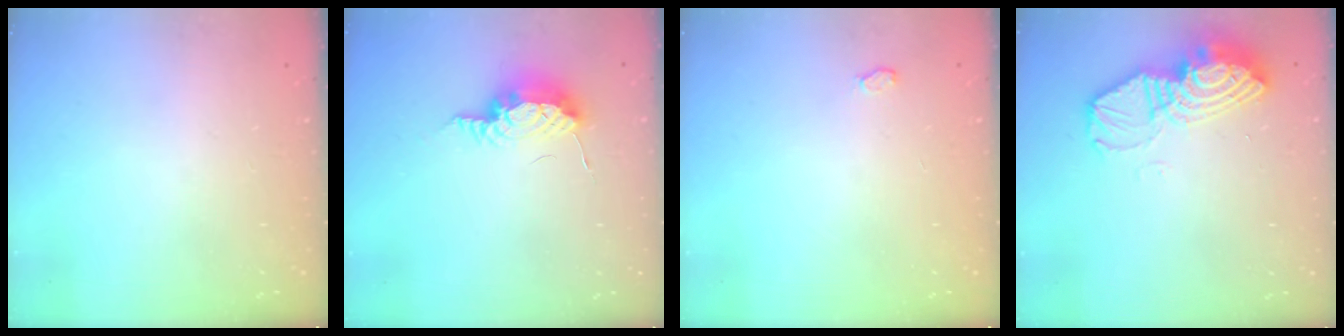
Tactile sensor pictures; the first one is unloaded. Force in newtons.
{"total": 8.5, "press": 8.3, "slide": 1.8}
{"total": 4.5, "press": 4.4, "slide": 0.9}
{"total": 14.8, "press": 14.7, "slide": 1.5}